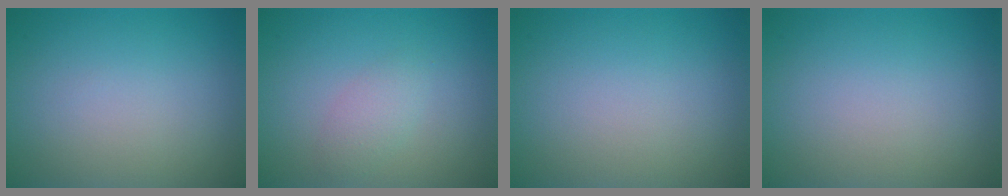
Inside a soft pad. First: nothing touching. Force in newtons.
{"total": 1.7, "press": 1.7, "slide": 0.1}
{"total": 0.0}
{"total": 0.0}